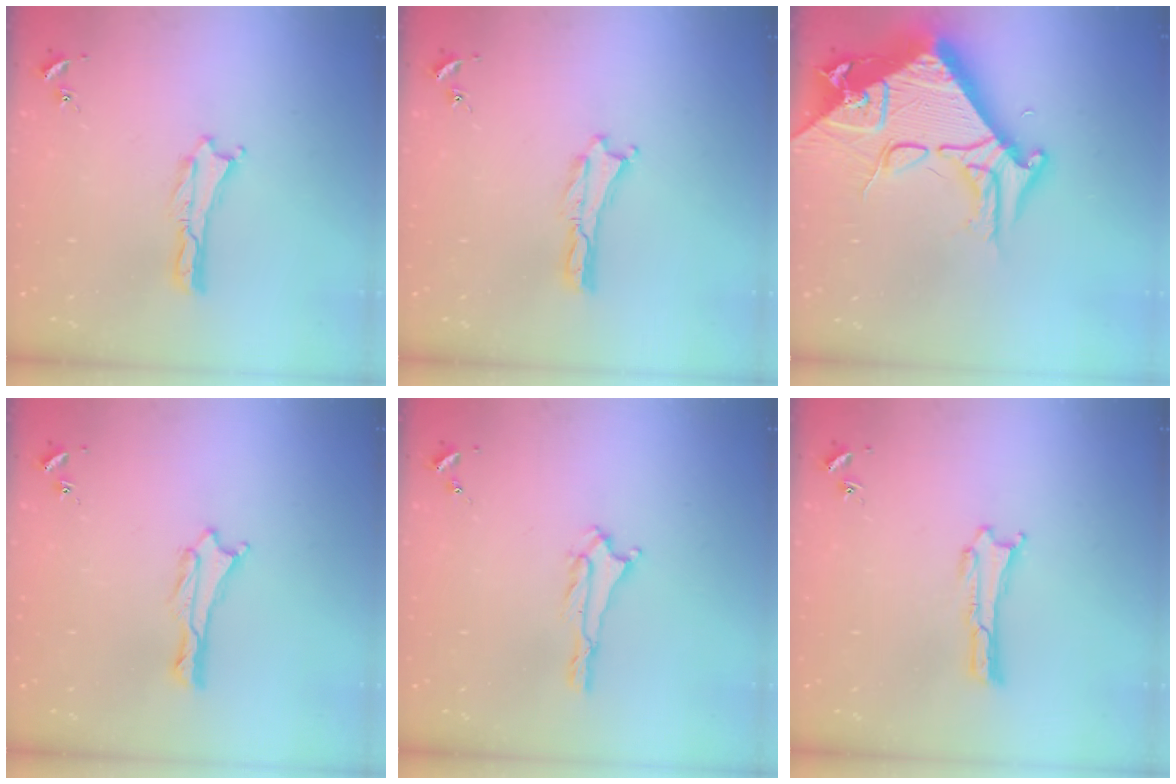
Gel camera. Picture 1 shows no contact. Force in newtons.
{"total": 0.0}
{"total": 14.8, "press": 14.7, "slide": 1.5}
{"total": 0.8, "press": 0.8, "slide": 0.2}
{"total": 0.8, "press": 0.8, "slide": 0.1}
{"total": 0.0}